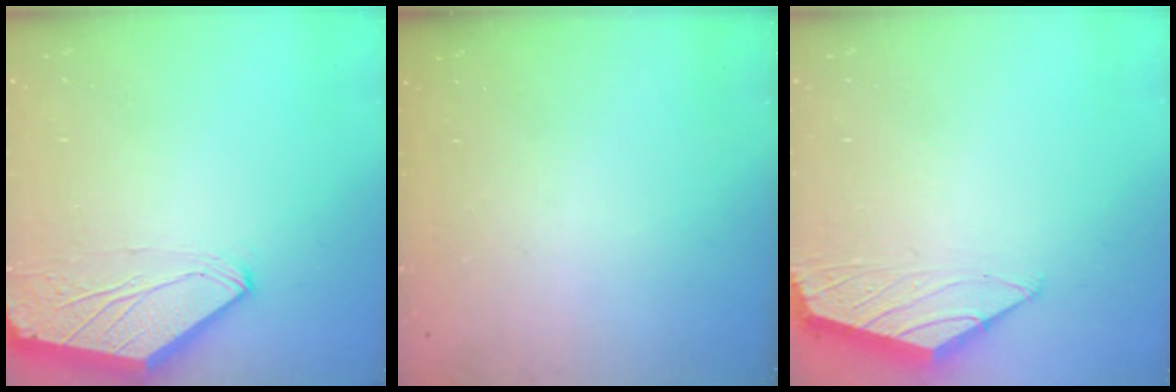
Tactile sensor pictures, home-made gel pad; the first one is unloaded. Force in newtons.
{"total": 0.0}
{"total": 1.6, "press": 1.5, "slide": 0.4}